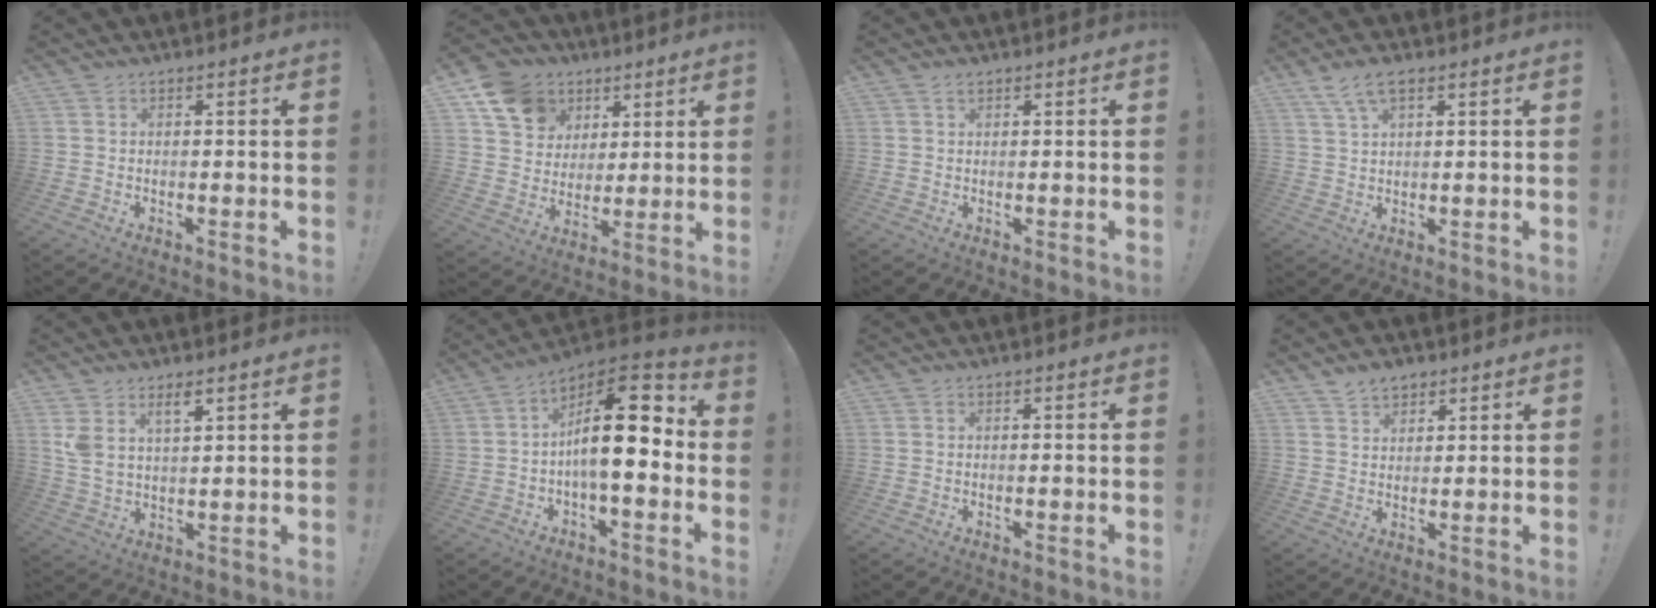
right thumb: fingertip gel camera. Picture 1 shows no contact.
{"total": 13.2, "force": [6.7, 10.5, 4.6], "torque": [-0.075, -0.032, 0.135]}
{"total": 0.9, "force": [0.7, 0.5, 0.3], "torque": [-0.001, -0.001, 0.012]}
{"total": 5.9, "force": [3.3, 2.2, 4.3], "torque": [-0.081, -0.003, 0.063]}
{"total": 6.6, "force": [4.1, 3.0, 4.2], "torque": [-0.079, -0.014, 0.077]}
{"total": 17.3, "force": [0.7, 7.0, 15.8], "torque": [-0.249, 0.000, 0.009]}
{"total": 0.0}
{"total": 5.0, "force": [3.7, 3.1, 1.3], "torque": [-0.016, -0.016, 0.068]}